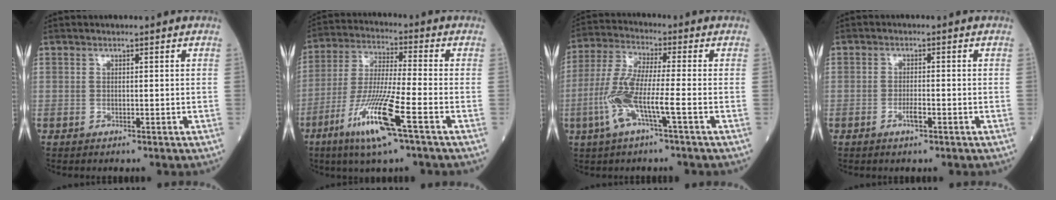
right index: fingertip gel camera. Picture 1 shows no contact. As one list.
[{"total": 13.0, "force": [-6.3, 0.1, 11.4], "torque": [-0.235, -0.024, -0.120]}, {"total": 9.5, "force": [-3.1, 0.6, 9.0], "torque": [-0.199, 0.003, -0.067]}, {"total": 2.2, "force": [-1.1, 0.4, 1.9], "torque": [-0.034, 0.000, -0.019]}]